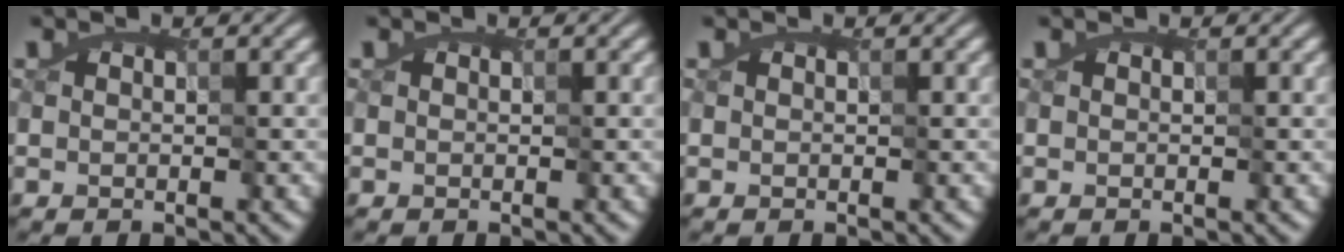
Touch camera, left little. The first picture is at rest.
{"total": 0.0}
{"total": 0.0}
{"total": 0.0}